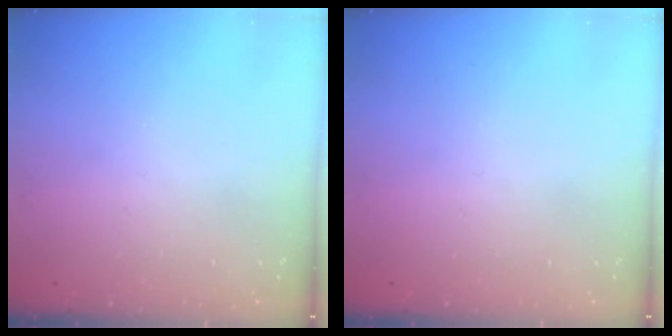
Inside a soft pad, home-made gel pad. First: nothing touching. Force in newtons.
{"total": 0.0}